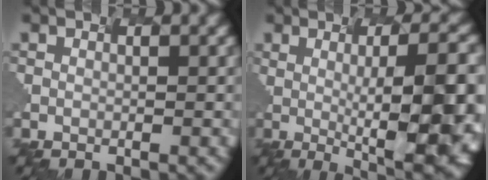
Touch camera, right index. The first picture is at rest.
{"total": 11.8, "force": [-0.7, 2.9, 11.4], "torque": [-0.129, 0.003, 0.009]}